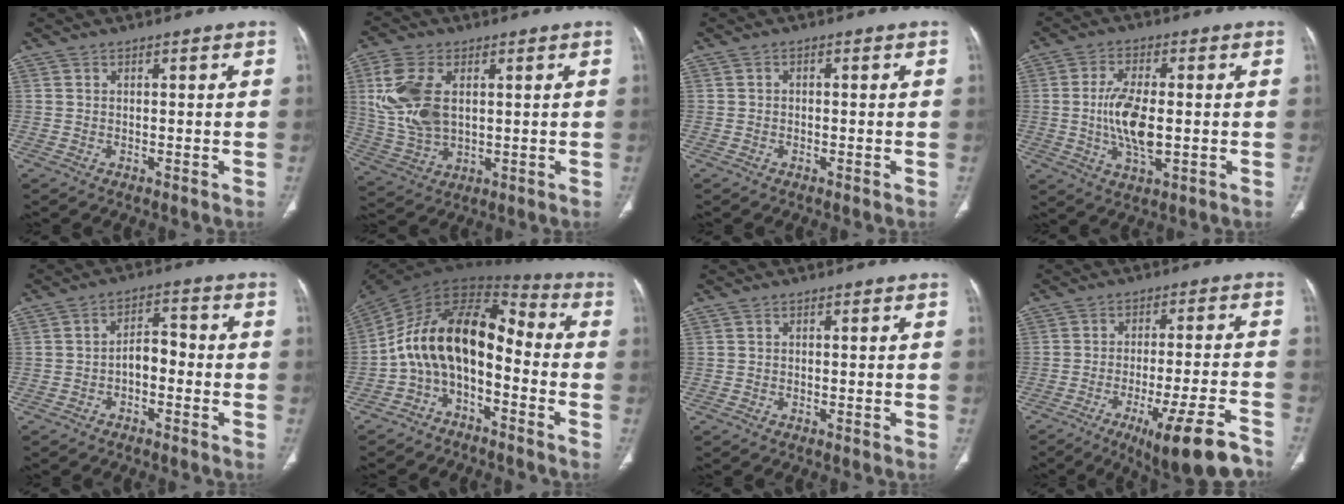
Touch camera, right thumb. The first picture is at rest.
{"total": 12.9, "force": [2.7, 7.8, 10.0], "torque": [-0.217, -0.004, 0.061]}
{"total": 0.6, "force": [-0.3, 0.4, 0.2], "torque": [-0.001, 0.003, -0.009]}
{"total": 9.9, "force": [-0.5, 4.2, 8.9], "torque": [-0.179, -0.005, -0.007]}
{"total": 4.7, "force": [-1.6, 2.8, 3.4], "torque": [-0.043, 0.031, -0.033]}
{"total": 15.0, "force": [-4.1, 8.7, 11.6], "torque": [-0.185, 0.102, -0.086]}
{"total": 0.0}
{"total": 14.6, "force": [-9.7, 2.7, 10.6], "torque": [-0.134, 0.048, -0.142]}